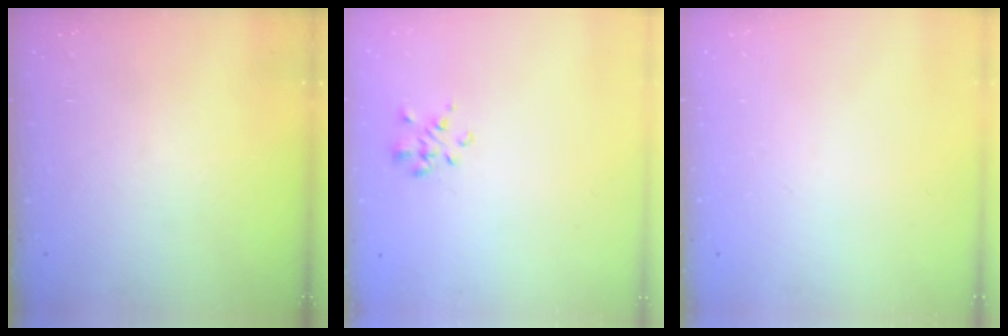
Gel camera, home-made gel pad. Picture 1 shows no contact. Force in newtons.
{"total": 1.3, "press": 1.2, "slide": 0.7}
{"total": 0.0}